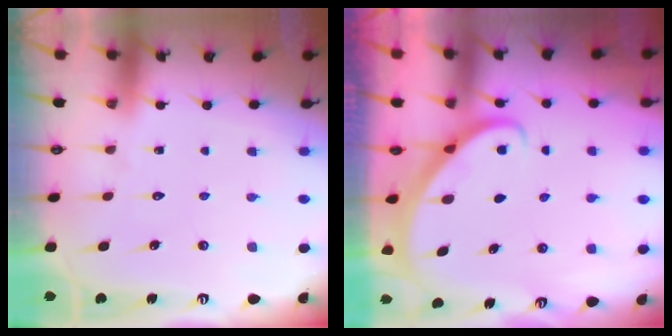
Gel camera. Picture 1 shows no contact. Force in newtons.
{"total": 2.8, "press": 2.8, "slide": 0.2}